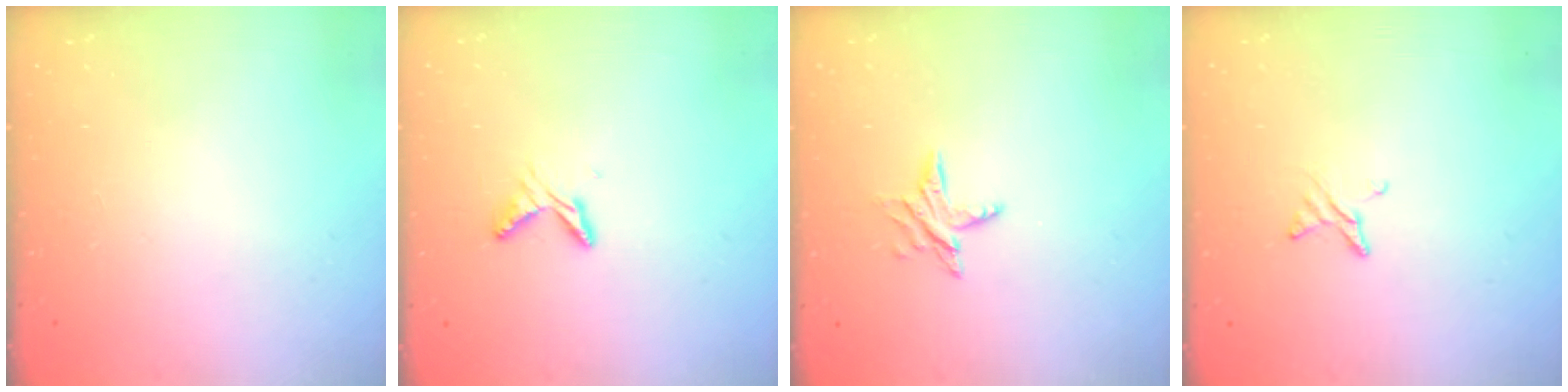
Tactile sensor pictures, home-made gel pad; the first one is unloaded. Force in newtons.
{"total": 6.1, "press": 6.1, "slide": 0.6}
{"total": 6.1, "press": 6.1, "slide": 0.7}
{"total": 4.2, "press": 4.2, "slide": 0.5}